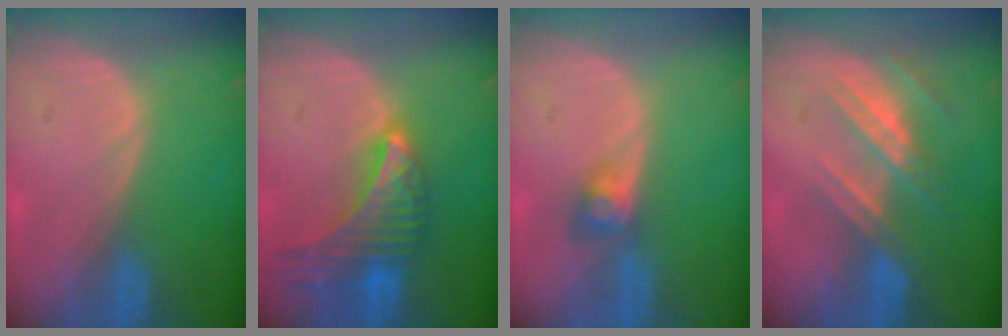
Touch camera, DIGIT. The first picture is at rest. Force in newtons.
{"total": 9.3, "press": 8.3, "slide": 4.2}
{"total": 3.0, "press": 2.6, "slide": 1.4}
{"total": 7.3, "press": 6.5, "slide": 3.3}